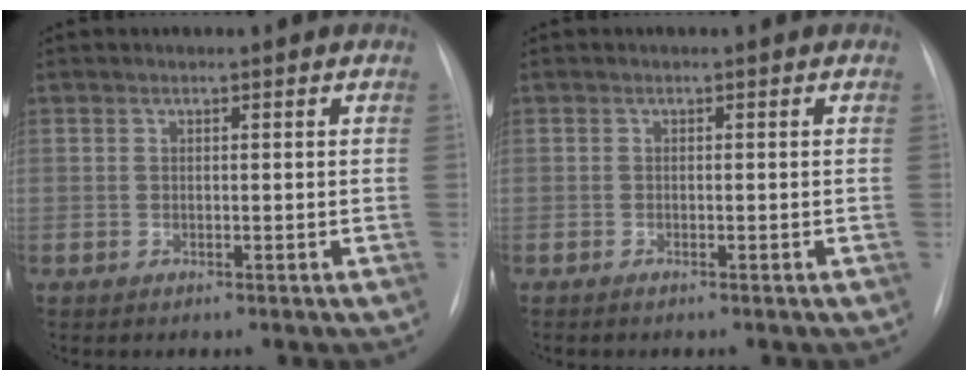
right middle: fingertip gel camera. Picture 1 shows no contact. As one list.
[{"total": 0.7, "force": [-0.5, 0.1, 0.4], "torque": [-0.010, -0.001, -0.009]}]